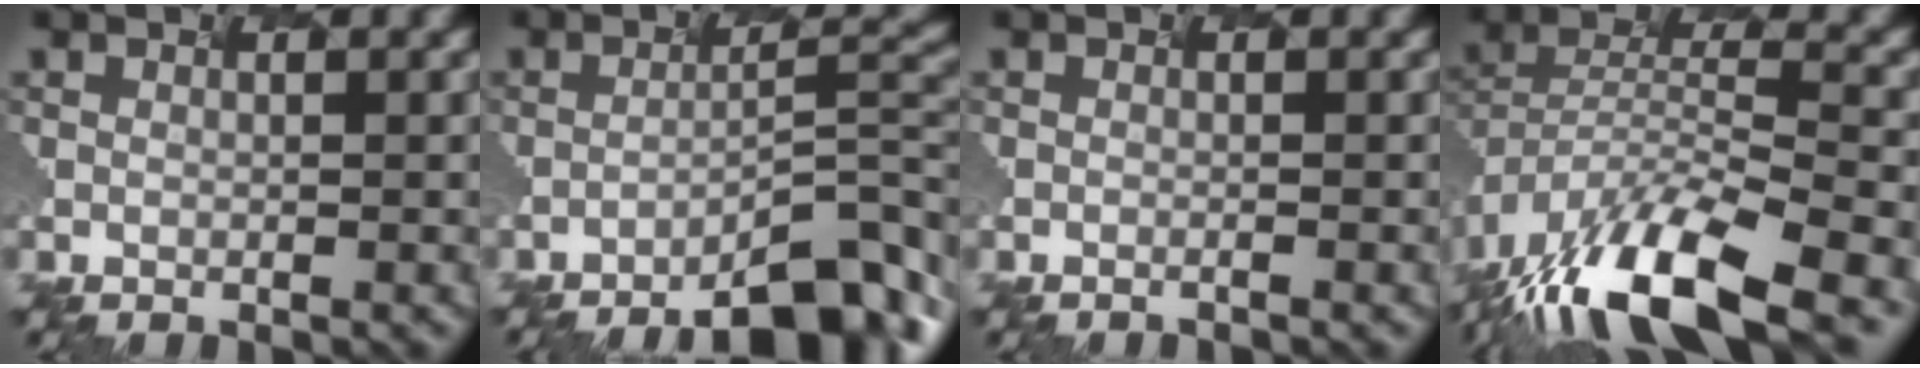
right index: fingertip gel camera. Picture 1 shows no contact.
{"total": 7.4, "force": [-5.1, 0.5, 5.3], "torque": [-0.084, 0.000, -0.050]}
{"total": 0.6, "force": [-0.6, -0.1, 0.1], "torque": [0.004, -0.002, -0.008]}
{"total": 12.6, "force": [-10.0, 2.9, 7.0], "torque": [-0.169, -0.004, -0.148]}